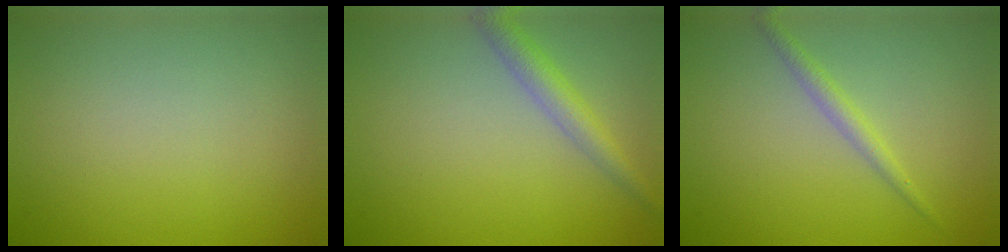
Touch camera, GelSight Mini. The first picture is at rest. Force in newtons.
{"total": 2.8, "press": 2.8, "slide": 0.1}
{"total": 1.6, "press": 1.6, "slide": 0.1}